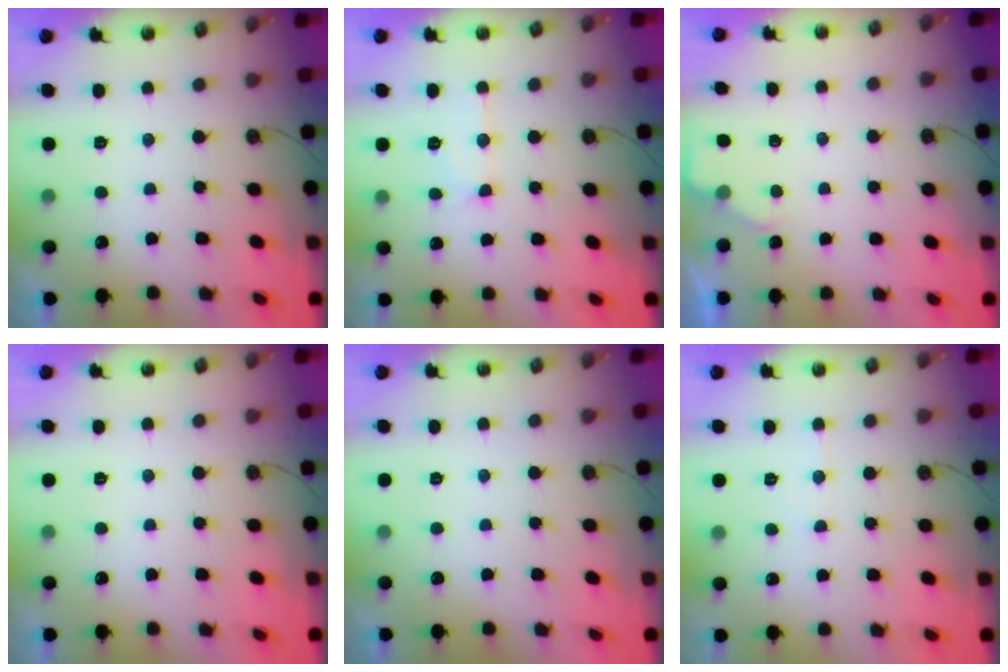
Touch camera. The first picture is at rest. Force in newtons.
{"total": 10.5, "press": 10.5, "slide": 0.8}
{"total": 1.9, "press": 1.9, "slide": 0.3}
{"total": 0.0}
{"total": 0.0}
{"total": 4.4, "press": 4.4, "slide": 0.6}